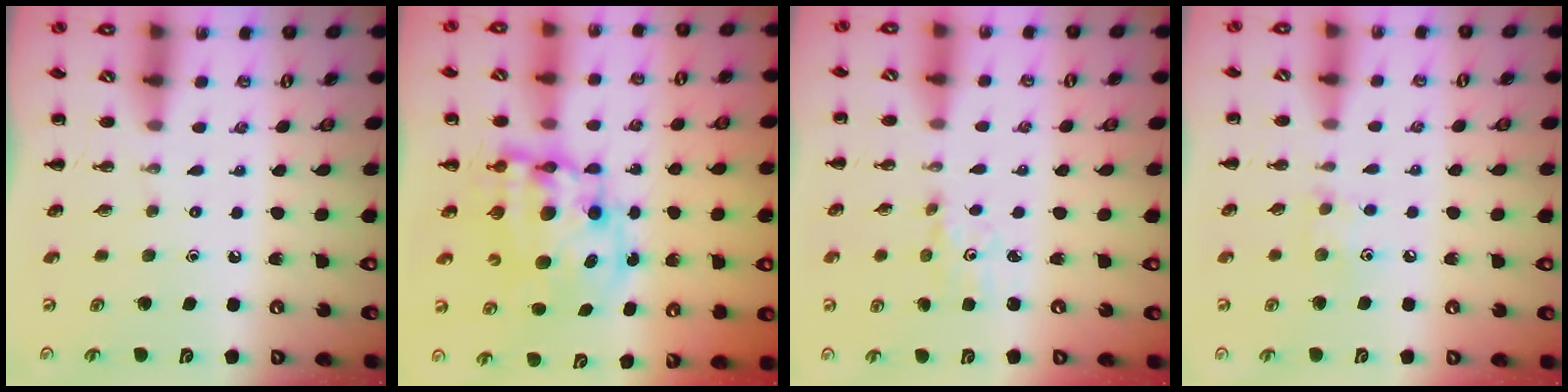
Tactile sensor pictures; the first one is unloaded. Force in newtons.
{"total": 12.8, "press": 12.4, "slide": 3.1}
{"total": 2.0, "press": 1.9, "slide": 0.7}
{"total": 6.4, "press": 6.2, "slide": 1.6}